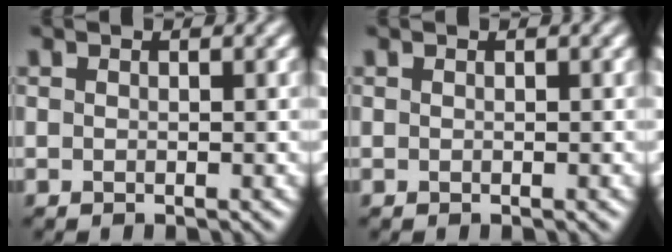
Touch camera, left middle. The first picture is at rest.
{"total": 0.0}